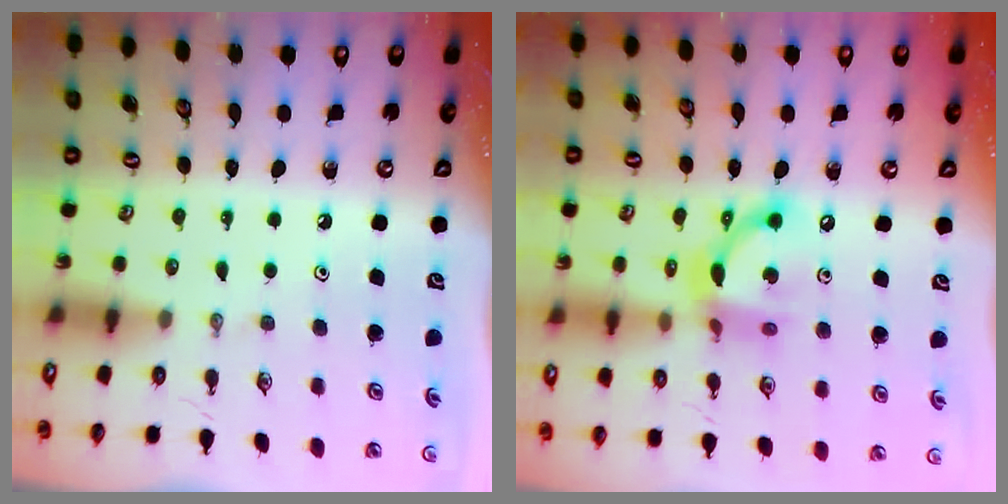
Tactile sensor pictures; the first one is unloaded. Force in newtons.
{"total": 13.5, "press": 13.4, "slide": 1.0}